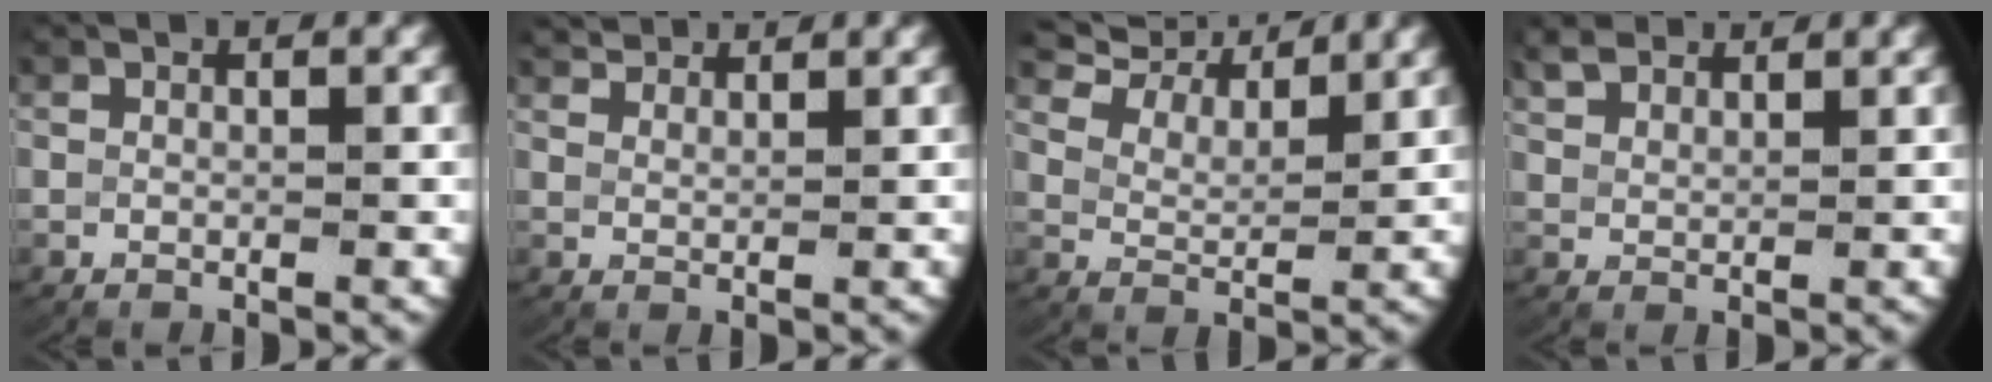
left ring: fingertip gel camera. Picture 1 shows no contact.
{"total": 2.9, "force": [2.9, 0.0, 0.4], "torque": [-0.007, -0.002, 0.056]}
{"total": 5.8, "force": [4.5, 2.4, 2.8], "torque": [-0.060, 0.009, 0.072]}
{"total": 2.7, "force": [2.7, 0.3, 0.5], "torque": [-0.014, -0.002, 0.054]}